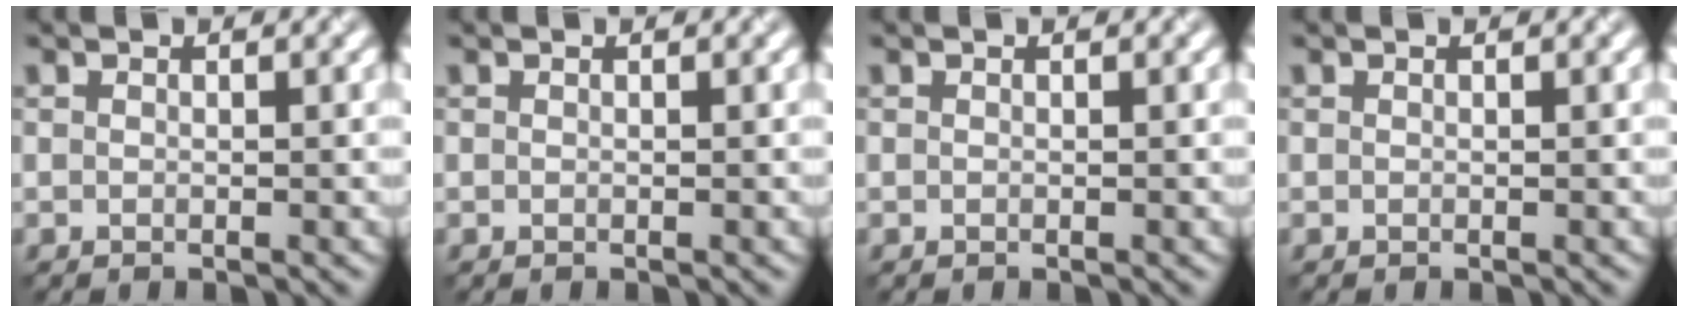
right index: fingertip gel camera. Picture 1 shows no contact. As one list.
[{"total": 0.0}, {"total": 0.0}, {"total": 0.0}]